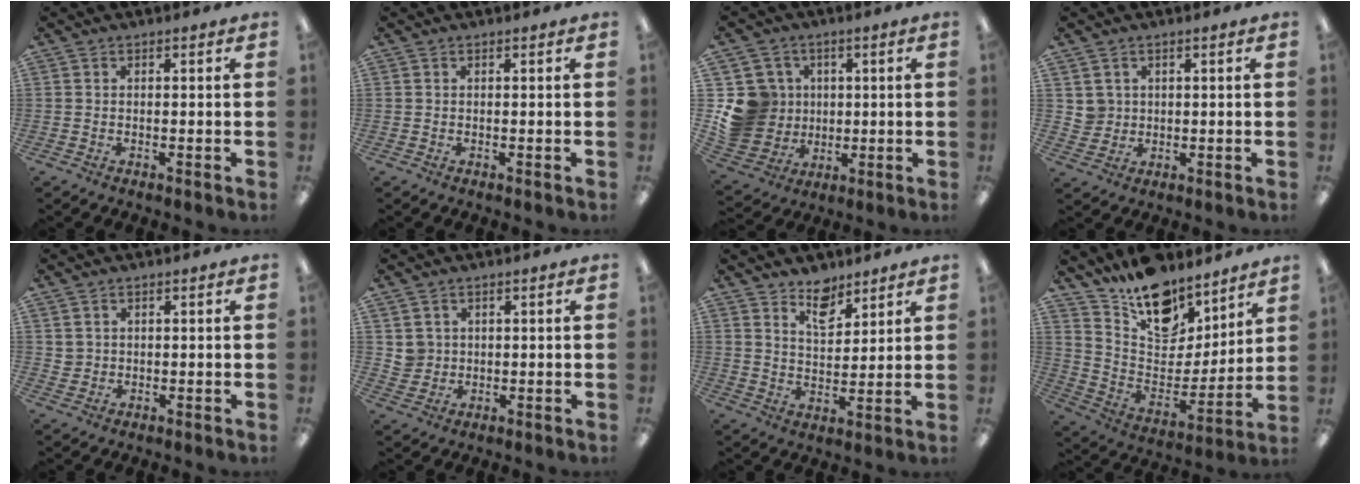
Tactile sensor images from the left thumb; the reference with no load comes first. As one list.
[{"total": 0.0}, {"total": 13.0, "force": [1.2, 12.4, 3.7], "torque": [-0.106, 0.008, 0.035]}, {"total": 3.6, "force": [1.6, 3.2, -0.1], "torque": [-0.003, 0.003, 0.029]}, {"total": 2.0, "force": [1.1, 1.7, 0.1], "torque": [-0.005, 0.002, 0.020]}, {"total": 3.6, "force": [1.6, 3.2, 0.0], "torque": [-0.003, 0.002, 0.029]}, {"total": 7.6, "force": [6.1, 3.8, 2.7], "torque": [-0.032, -0.034, 0.108]}, {"total": 16.8, "force": [13.1, 9.0, 5.5], "torque": [-0.100, -0.099, 0.240]}]